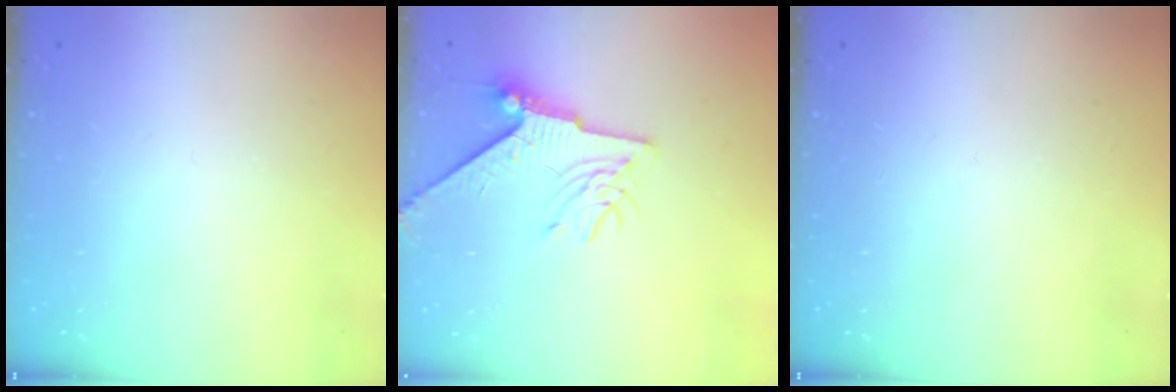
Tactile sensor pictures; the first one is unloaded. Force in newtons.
{"total": 7.8, "press": 7.7, "slide": 0.9}
{"total": 0.0}